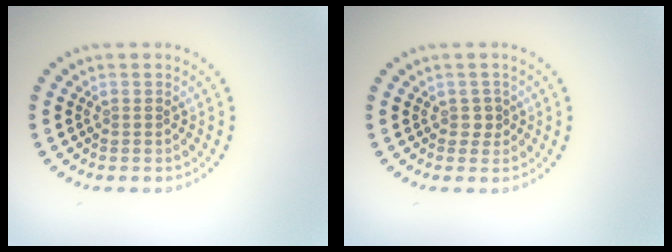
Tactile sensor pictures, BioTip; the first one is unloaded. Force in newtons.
{"total": 0.9, "press": 0.8, "slide": 0.4}